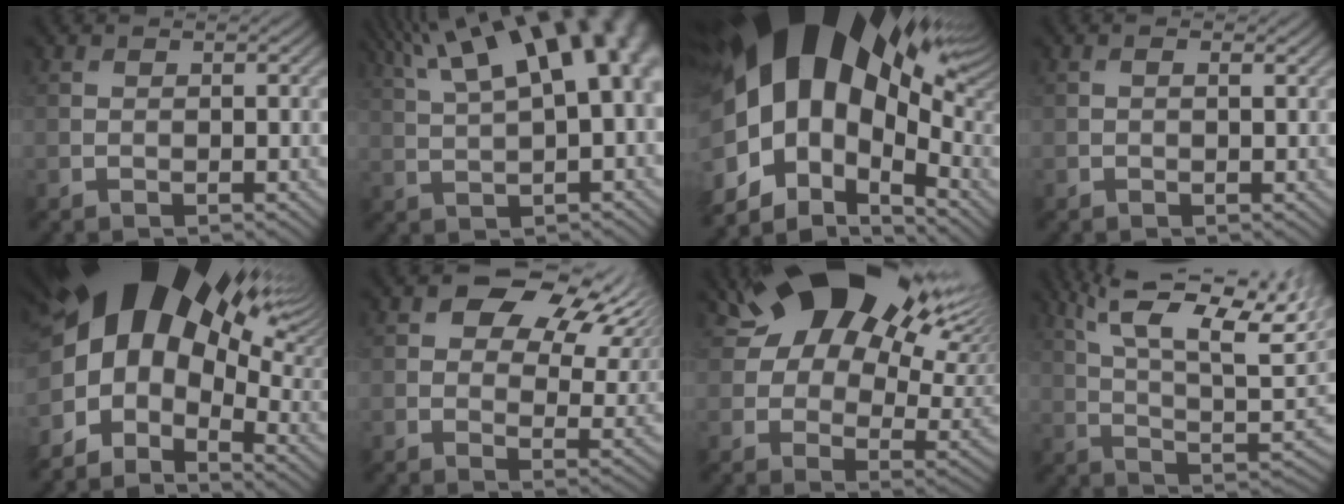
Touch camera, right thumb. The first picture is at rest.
{"total": 15.5, "force": [6.7, 5.7, 12.8], "torque": [-0.197, 0.050, 0.101]}
{"total": 19.5, "force": [3.3, 11.7, 15.2], "torque": [-0.256, -0.006, 0.076]}
{"total": 0.7, "force": [0.3, 0.1, 0.7], "torque": [-0.010, 0.000, 0.003]}
{"total": 14.2, "force": [3.2, 8.2, 11.1], "torque": [-0.205, 0.005, 0.053]}
{"total": 11.2, "force": [5.3, 6.3, 7.5], "torque": [-0.114, 0.001, 0.091]}
{"total": 20.6, "force": [11.8, 10.9, 12.9], "torque": [-0.215, 0.046, 0.185]}
{"total": 19.2, "force": [9.8, 6.8, 15.1], "torque": [-0.270, 0.047, 0.170]}